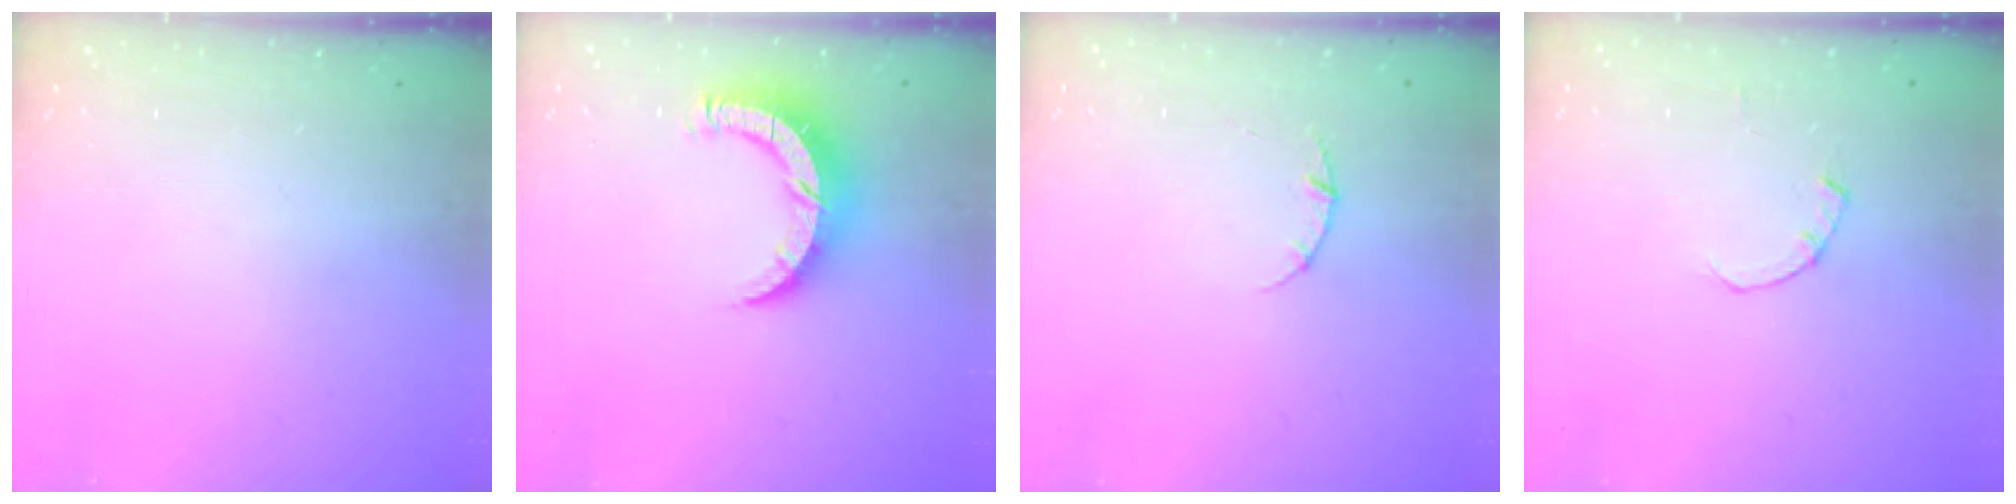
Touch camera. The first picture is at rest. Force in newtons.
{"total": 9.4, "press": 9.4, "slide": 0.7}
{"total": 2.8, "press": 2.8, "slide": 0.4}
{"total": 0.0}